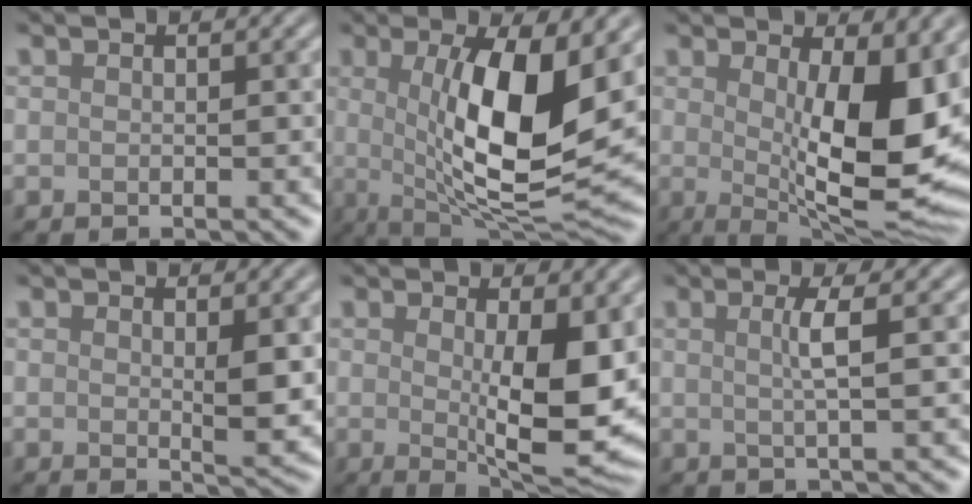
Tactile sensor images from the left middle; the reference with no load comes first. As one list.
[{"total": 11.8, "force": [1.3, 3.6, 11.2], "torque": [-0.179, -0.013, 0.026]}, {"total": 12.0, "force": [0.9, 3.9, 11.3], "torque": [-0.155, -0.020, 0.017]}, {"total": 2.4, "force": [0.5, 0.4, 2.3], "torque": [-0.034, -0.008, 0.010]}, {"total": 7.8, "force": [0.4, 2.1, 7.5], "torque": [-0.118, -0.020, 0.017]}, {"total": 2.4, "force": [0.3, 0.4, 2.3], "torque": [-0.045, 0.004, 0.001]}]